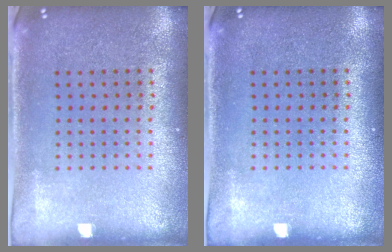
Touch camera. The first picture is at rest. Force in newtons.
{"total": 0.0}